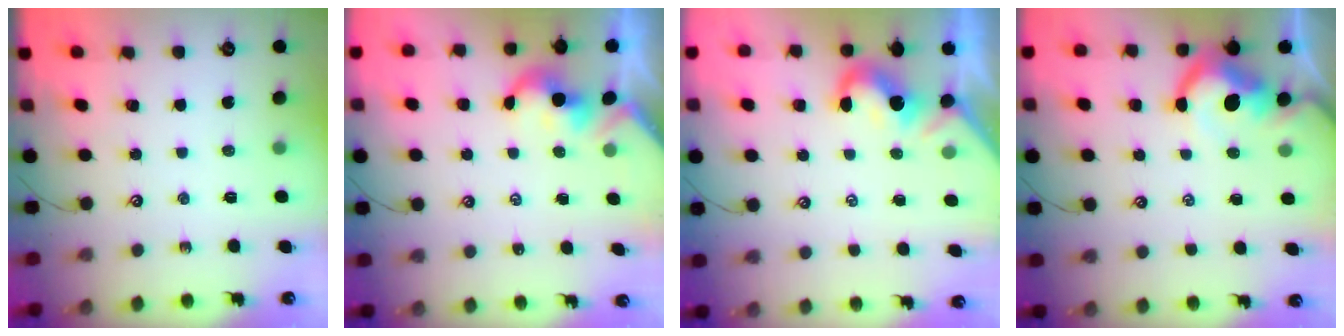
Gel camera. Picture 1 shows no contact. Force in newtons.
{"total": 2.0, "press": 1.9, "slide": 0.4}
{"total": 1.5, "press": 1.2, "slide": 0.9}
{"total": 5.4, "press": 5.3, "slide": 0.9}